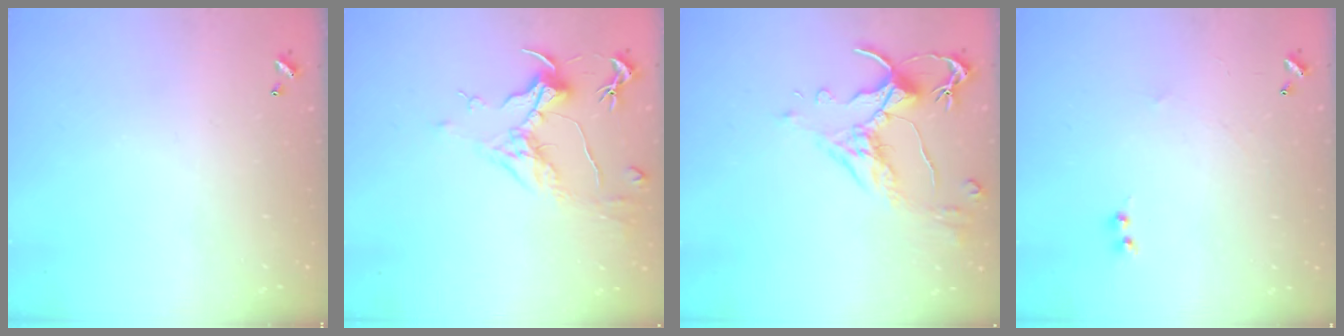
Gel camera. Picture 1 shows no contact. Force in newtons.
{"total": 1.5, "press": 1.3, "slide": 0.8}
{"total": 2.5, "press": 2.1, "slide": 1.4}
{"total": 1.1, "press": 0.9, "slide": 0.6}